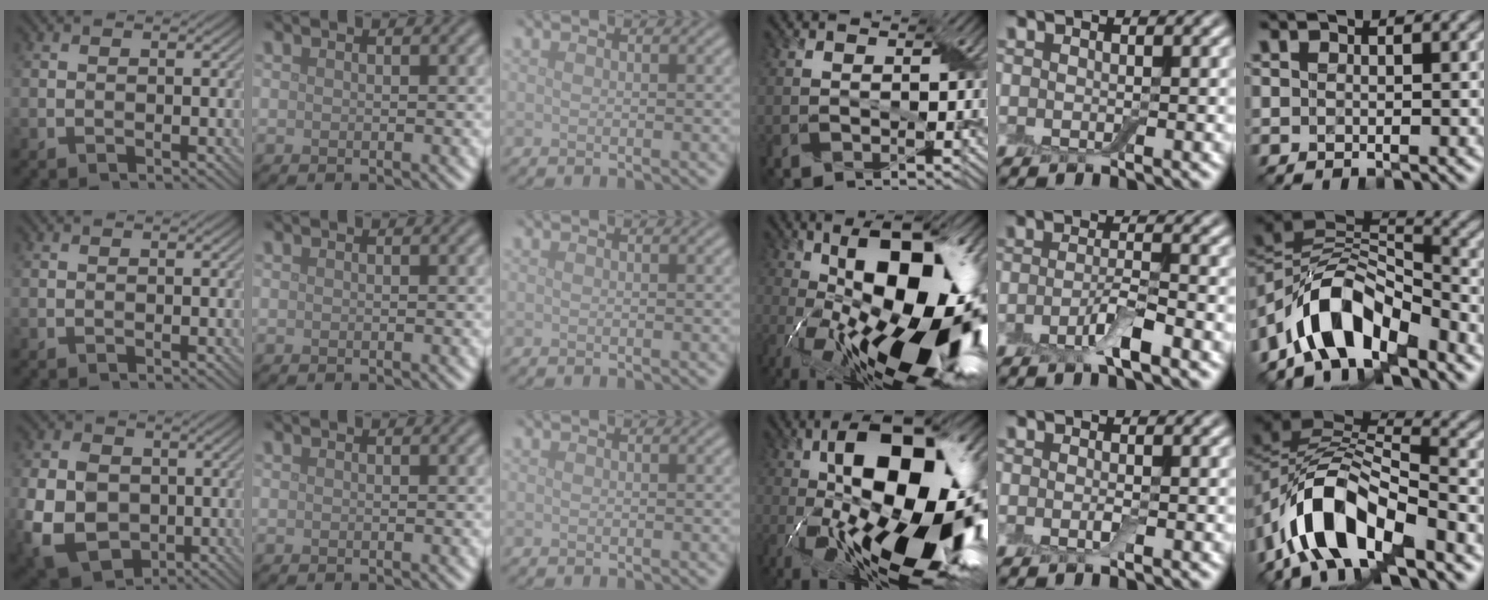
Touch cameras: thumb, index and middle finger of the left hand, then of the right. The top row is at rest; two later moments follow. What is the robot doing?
{"motion": "wrap", "object": "adhesive wrap"}